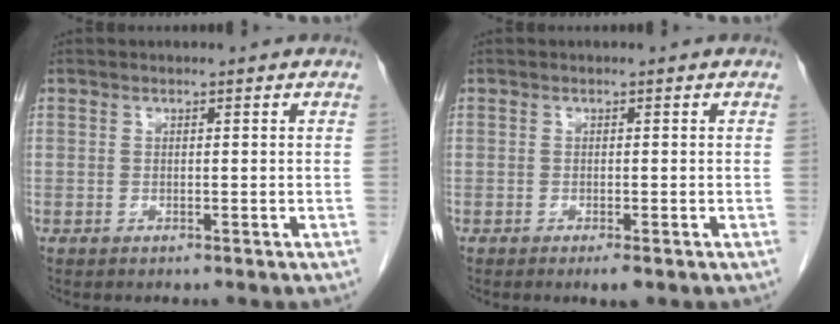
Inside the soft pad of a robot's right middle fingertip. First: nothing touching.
{"total": 1.7, "force": [-1.1, 0.3, 1.3], "torque": [-0.018, -0.004, -0.015]}